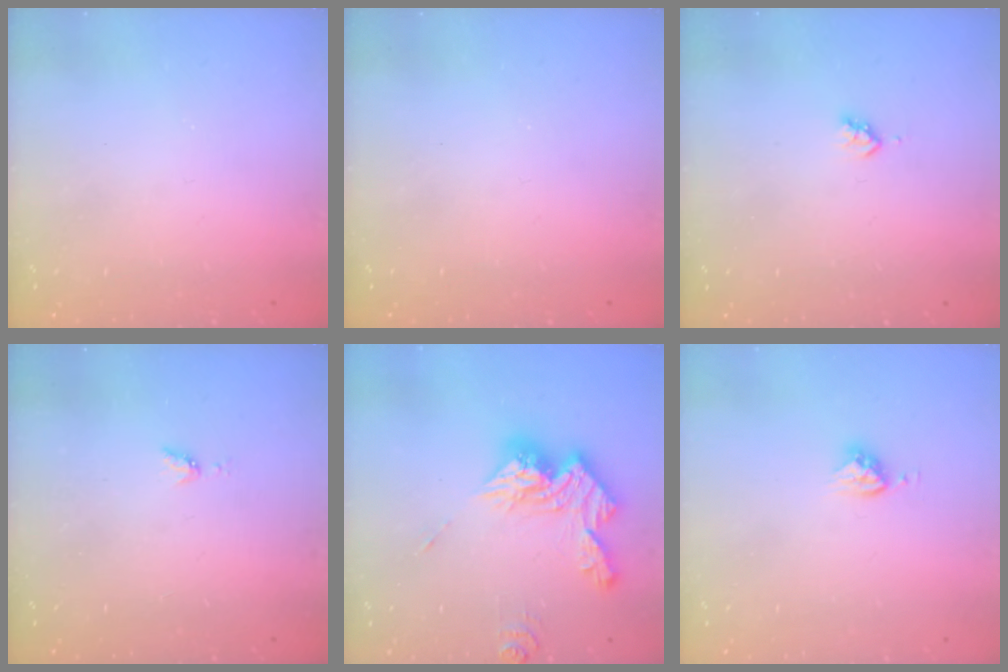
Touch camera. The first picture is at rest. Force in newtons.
{"total": 0.0}
{"total": 2.3, "press": 2.3, "slide": 0.4}
{"total": 4.4, "press": 4.4, "slide": 0.6}
{"total": 15.1, "press": 15.0, "slide": 1.5}
{"total": 5.3, "press": 5.3, "slide": 0.3}